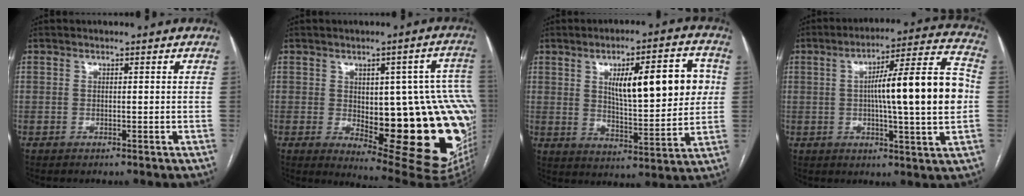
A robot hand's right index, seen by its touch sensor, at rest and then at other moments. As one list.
[{"total": 23.7, "force": [-2.5, 6.8, 22.6], "torque": [-0.201, 0.011, -0.008]}, {"total": 15.5, "force": [3.9, 4.3, 14.4], "torque": [-0.206, 0.019, 0.065]}, {"total": 17.1, "force": [0.4, 0.9, 17.0], "torque": [-0.261, 0.018, -0.001]}]